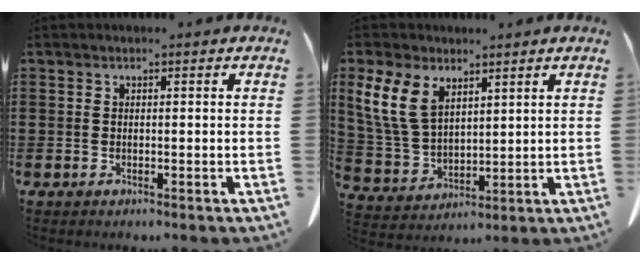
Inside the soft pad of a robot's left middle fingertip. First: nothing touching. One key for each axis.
{"total": 9.0, "fx": 4.7, "fy": 5.3, "fz": 5.4, "tx": -0.146, "ty": 0.004, "tz": 0.088}